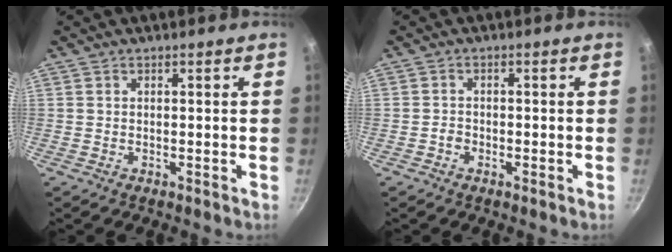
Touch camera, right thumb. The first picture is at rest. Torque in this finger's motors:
{"motor_torque": [0.26, 0.09, -0.22, -0.02, -0.02]}